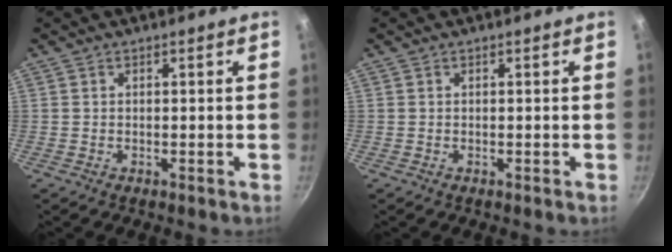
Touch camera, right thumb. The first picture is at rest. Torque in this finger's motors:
{"motor_torque": [-0.08, -0.01, -0.06, -0.27, 0.00]}